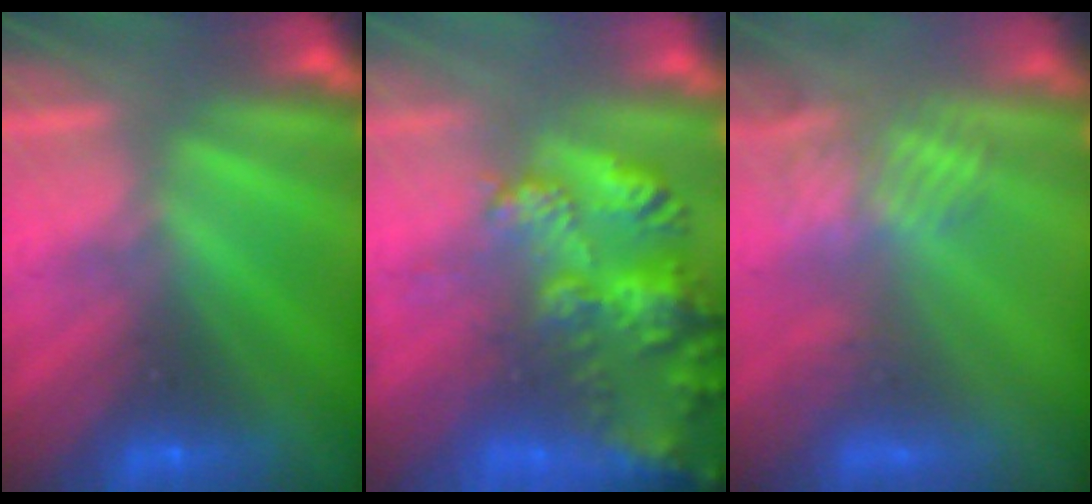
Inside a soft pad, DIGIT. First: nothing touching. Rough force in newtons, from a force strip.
{"total": 9.6}
{"total": 2.8}